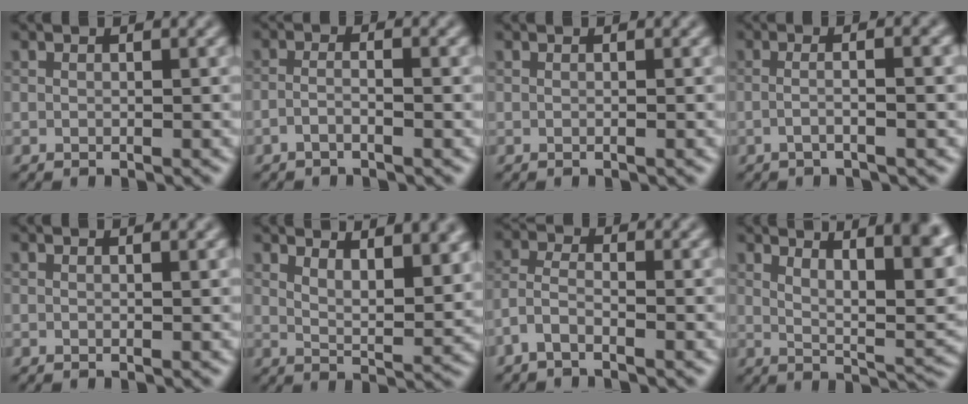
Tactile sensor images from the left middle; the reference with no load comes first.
{"total": 1.7, "force": [-1.4, 0.2, 1.0], "torque": [-0.019, 0.004, -0.025]}
{"total": 0.8, "force": [-0.2, 0.3, 0.6], "torque": [-0.004, 0.002, -0.009]}
{"total": 4.1, "force": [-0.7, 1.3, 3.8], "torque": [-0.038, 0.005, -0.021]}
{"total": 0.9, "force": [0.4, 0.4, 0.7], "torque": [-0.004, 0.001, -0.002]}
{"total": 7.7, "force": [4.6, 2.8, 5.5], "torque": [-0.049, 0.018, 0.062]}
{"total": 2.5, "force": [-2.2, 0.5, 1.2], "torque": [-0.035, 0.004, -0.046]}
{"total": 9.6, "force": [4.0, 2.9, 8.2], "torque": [-0.084, 0.011, 0.064]}